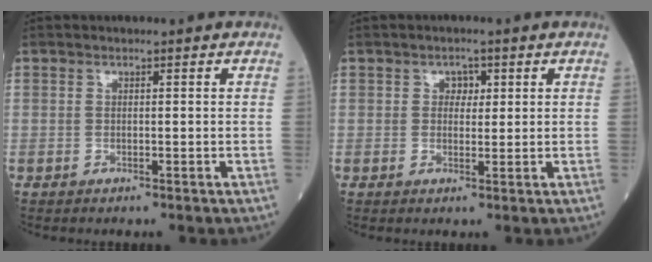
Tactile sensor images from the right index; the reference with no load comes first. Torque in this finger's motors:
{"motor_torque": [0.00, 0.00, -0.01, 0.02]}